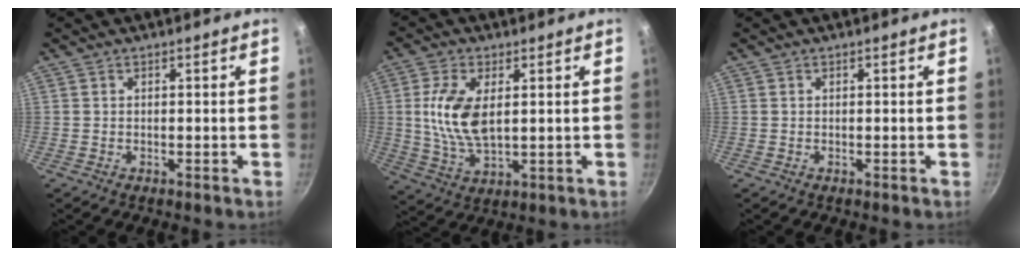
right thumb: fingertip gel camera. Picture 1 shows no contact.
{"total": 10.7, "force": [1.8, 5.5, 9.0], "torque": [-0.176, -0.009, 0.039]}
{"total": 0.0}